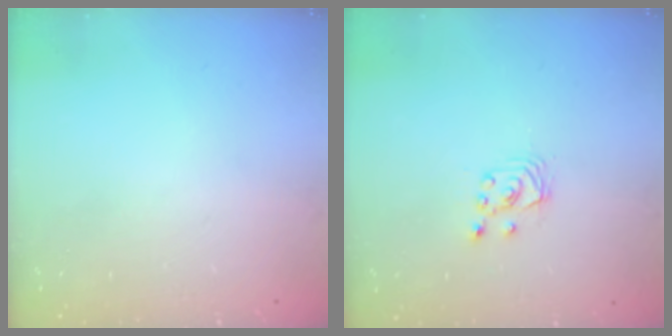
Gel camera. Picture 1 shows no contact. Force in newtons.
{"total": 2.5, "press": 2.5, "slide": 0.3}